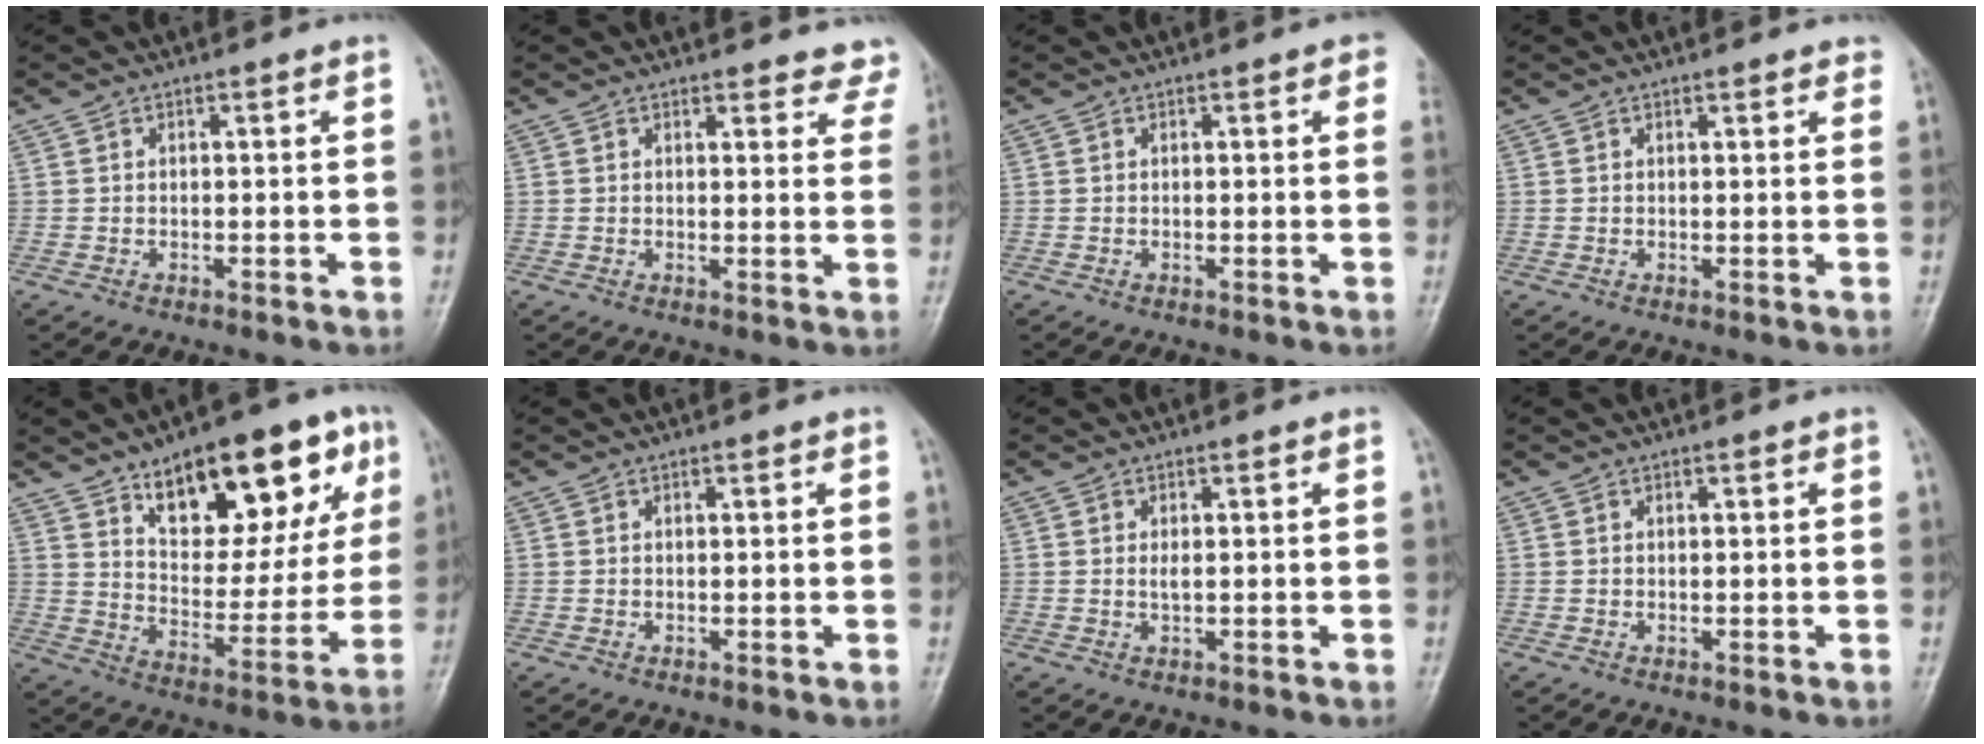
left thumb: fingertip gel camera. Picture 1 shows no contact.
{"total": 7.4, "force": [6.8, 2.6, 1.2], "torque": [0.038, -0.027, 0.051]}
{"total": 3.4, "force": [1.7, 1.0, 2.8], "torque": [-0.021, 0.003, 0.013]}
{"total": 2.3, "force": [1.8, 0.8, 1.1], "torque": [0.003, 0.000, 0.016]}
{"total": 22.9, "force": [12.0, 10.0, 16.7], "torque": [-0.188, -0.038, 0.186]}
{"total": 0.8, "force": [0.5, 0.3, 0.5], "torque": [-0.007, -0.001, 0.007]}
{"total": 1.3, "force": [0.4, 0.3, 1.2], "torque": [-0.022, -0.001, 0.008]}
{"total": 0.7, "force": [0.5, 0.2, 0.4], "torque": [-0.006, -0.001, 0.006]}